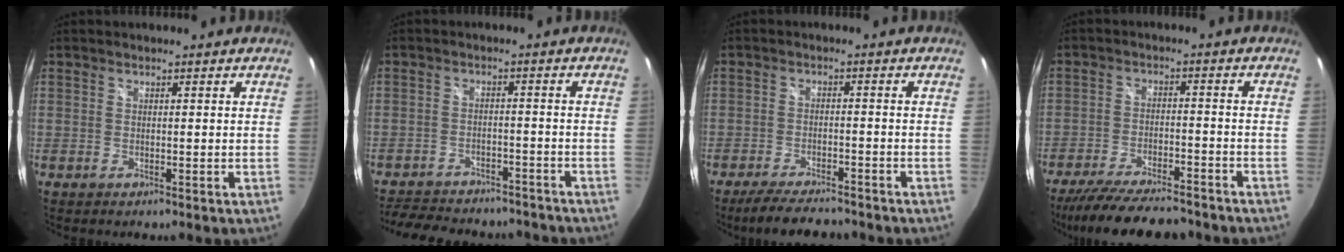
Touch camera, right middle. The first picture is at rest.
{"total": 18.0, "force": [-15.2, 6.6, 6.9], "torque": [-0.156, 0.000, -0.203]}
{"total": 9.4, "force": [-8.2, 2.2, 4.2], "torque": [-0.098, -0.015, -0.129]}
{"total": 17.3, "force": [-14.8, 4.2, 8.0], "torque": [-0.162, -0.026, -0.226]}